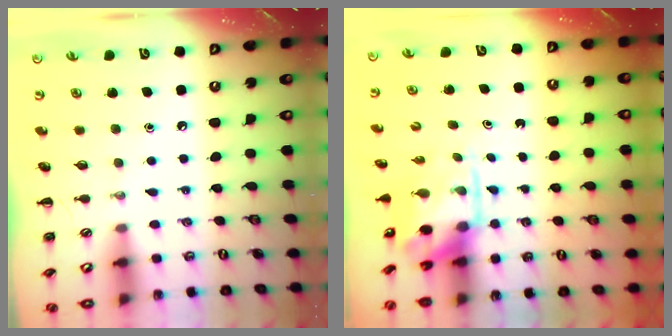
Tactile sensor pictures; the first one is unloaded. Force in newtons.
{"total": 4.0, "press": 3.9, "slide": 0.8}